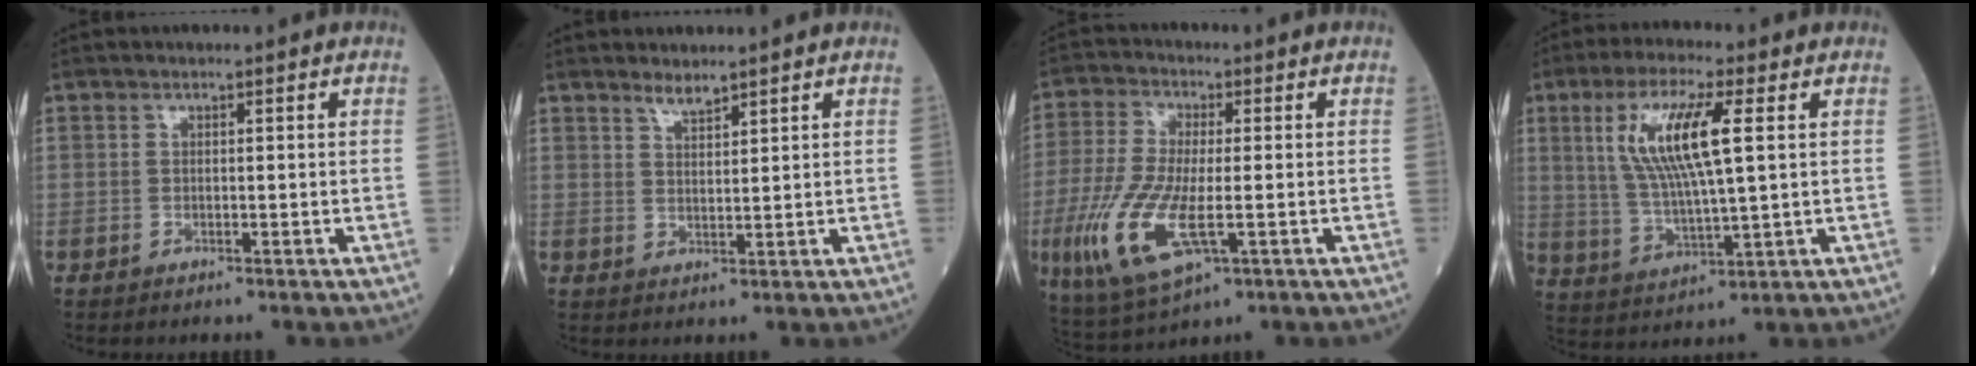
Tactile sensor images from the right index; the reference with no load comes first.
{"total": 2.3, "force": [2.1, 0.3, 0.9], "torque": [-0.019, -0.003, 0.042]}
{"total": 12.5, "force": [-3.4, 3.6, 11.5], "torque": [-0.258, -0.026, -0.058]}
{"total": 11.8, "force": [3.3, 1.6, 11.2], "torque": [-0.233, 0.005, 0.064]}